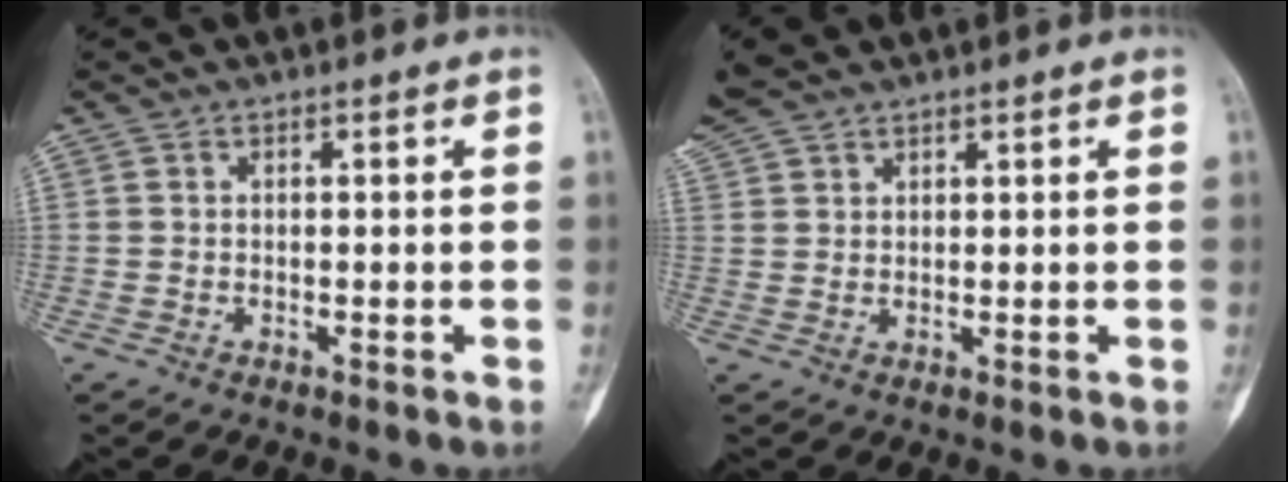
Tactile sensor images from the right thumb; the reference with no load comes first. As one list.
[{"total": 5.9, "force": [4.7, 2.4, 2.6], "torque": [-0.058, 0.011, 0.101]}]